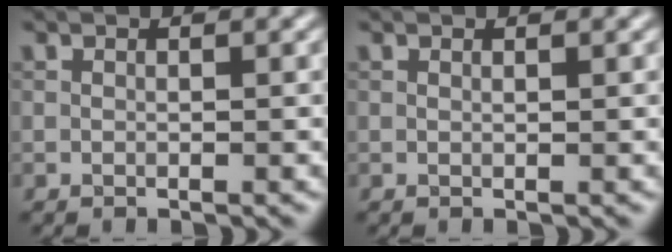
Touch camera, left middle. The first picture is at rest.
{"total": 0.0}